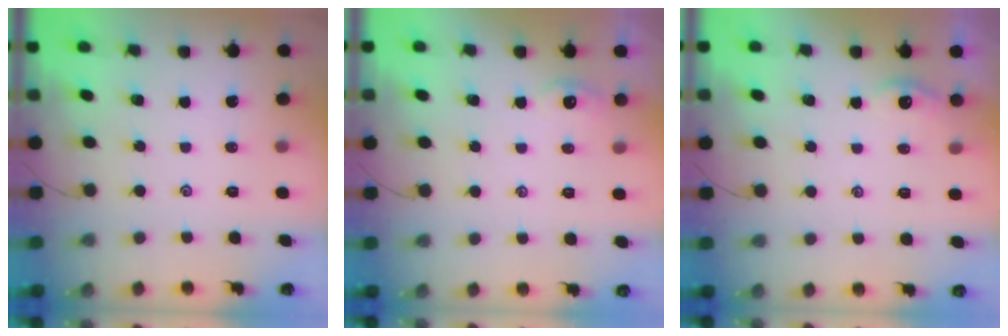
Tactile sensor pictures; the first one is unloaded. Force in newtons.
{"total": 2.7, "press": 2.7, "slide": 0.3}
{"total": 2.7, "press": 2.7, "slide": 0.3}